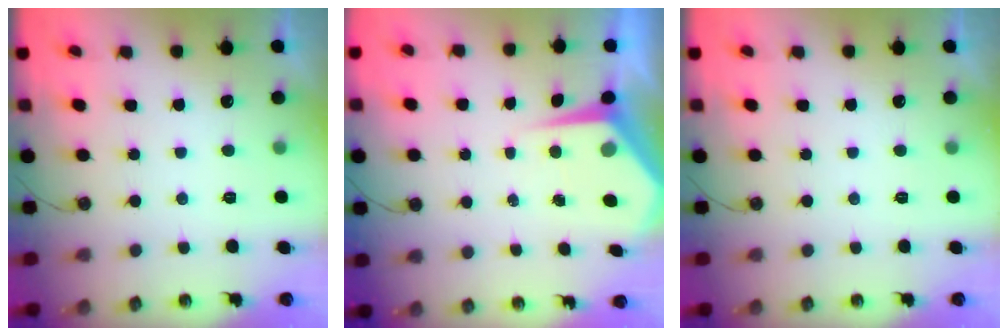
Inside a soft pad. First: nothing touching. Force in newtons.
{"total": 4.9, "press": 4.8, "slide": 0.5}
{"total": 0.0}